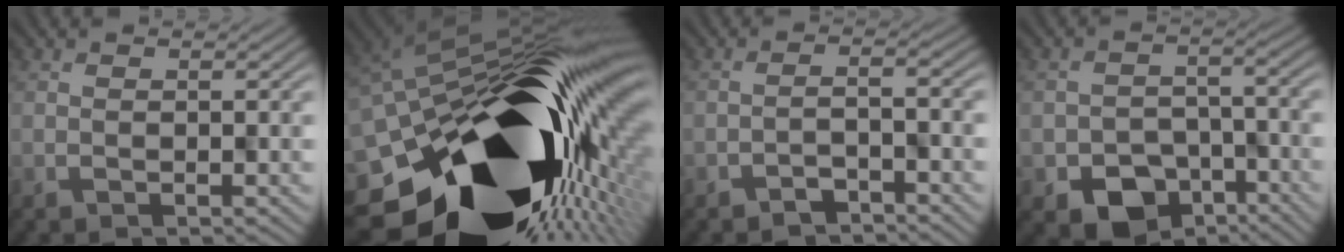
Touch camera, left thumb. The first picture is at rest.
{"total": 20.6, "force": [-5.9, 12.4, 15.3], "torque": [-0.272, -0.081, -0.073]}
{"total": 2.5, "force": [-2.3, 0.4, 0.9], "torque": [-0.015, 0.005, -0.040]}
{"total": 8.5, "force": [-4.9, 5.7, 4.0], "torque": [-0.064, -0.032, -0.073]}